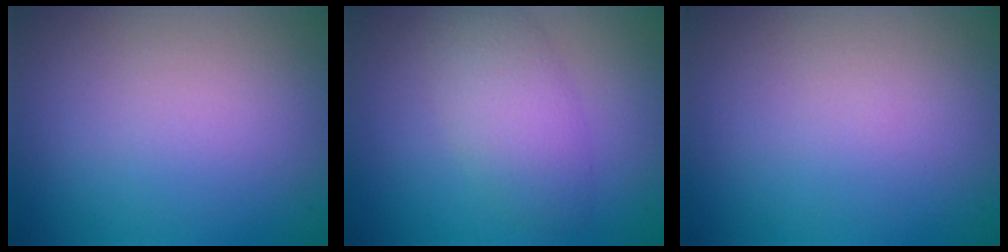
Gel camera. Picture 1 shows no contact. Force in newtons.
{"total": 3.9, "press": 3.9, "slide": 0.2}
{"total": 0.0}